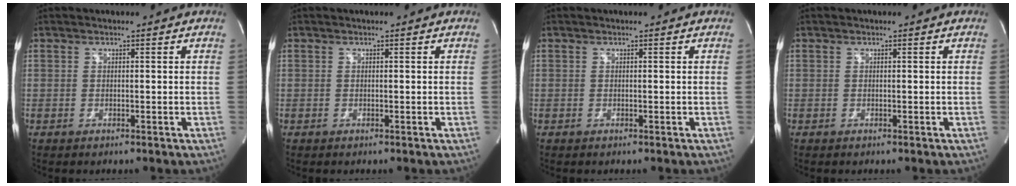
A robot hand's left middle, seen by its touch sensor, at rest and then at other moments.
{"total": 0.0}
{"total": 0.0}
{"total": 0.0}